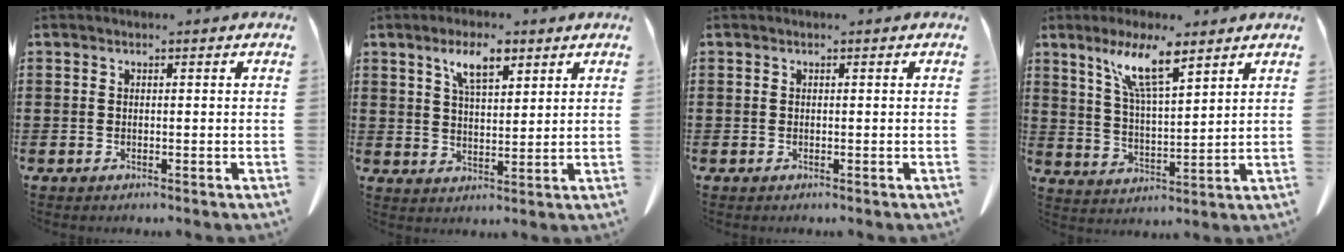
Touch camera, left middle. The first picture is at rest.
{"total": 6.1, "force": [4.0, 2.1, 4.2], "torque": [-0.083, 0.002, 0.068]}
{"total": 0.0}
{"total": 9.1, "force": [6.2, 1.6, 6.4], "torque": [-0.141, -0.011, 0.108]}